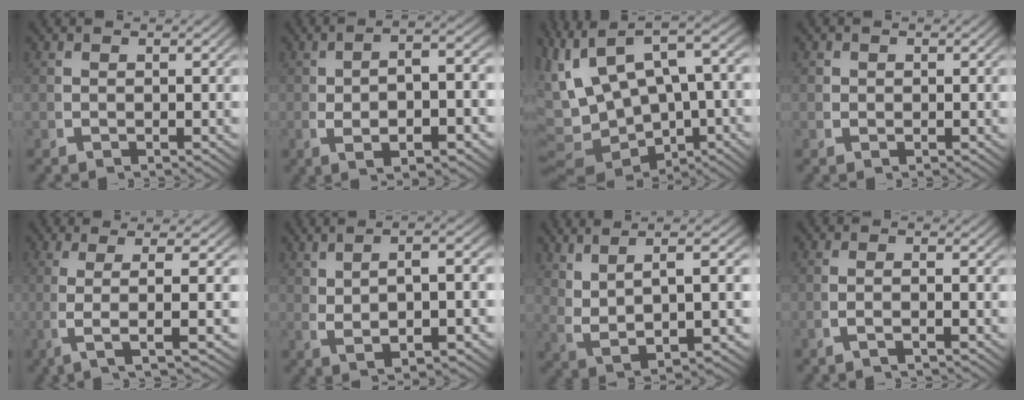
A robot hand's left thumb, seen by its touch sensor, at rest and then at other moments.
{"total": 6.8, "force": [-0.5, 2.5, 6.4], "torque": [-0.105, 0.003, -0.001]}
{"total": 11.8, "force": [0.2, 7.9, 8.7], "torque": [-0.163, -0.026, 0.024]}
{"total": 0.9, "force": [0.2, 0.8, 0.3], "torque": [-0.010, -0.007, 0.005]}
{"total": 7.6, "force": [0.0, 1.7, 7.4], "torque": [-0.151, -0.003, 0.009]}
{"total": 6.3, "force": [0.5, 2.3, 5.8], "torque": [-0.100, 0.006, 0.020]}
{"total": 9.1, "force": [2.1, 4.3, 7.8], "torque": [-0.147, 0.000, 0.049]}
{"total": 1.7, "force": [-0.7, -0.1, 1.5], "torque": [-0.039, 0.002, -0.015]}